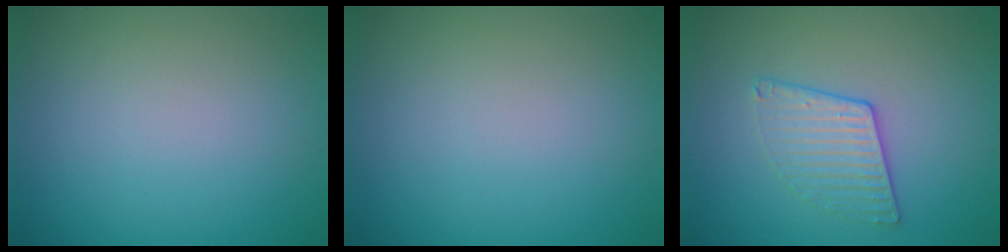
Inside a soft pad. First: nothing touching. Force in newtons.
{"total": 0.0}
{"total": 2.3, "press": 1.9, "slide": 1.3}